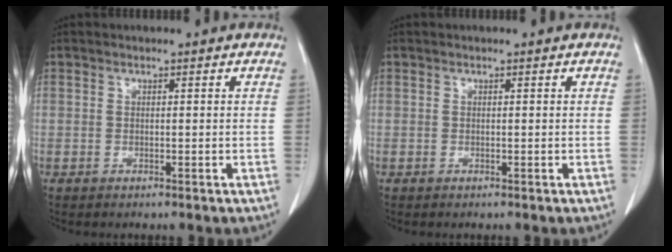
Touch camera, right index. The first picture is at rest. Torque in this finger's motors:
{"motor_torque": [0.00, 0.00, 0.00, 0.00]}